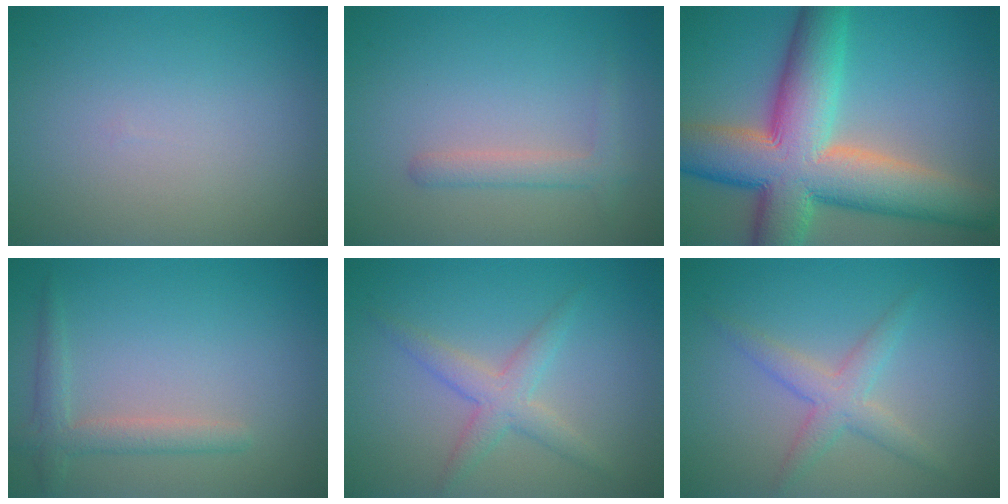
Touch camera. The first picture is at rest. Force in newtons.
{"total": 1.8, "press": 1.8, "slide": 0.1}
{"total": 13.6, "press": 13.5, "slide": 0.7}
{"total": 2.3, "press": 2.3, "slide": 0.2}
{"total": 2.8, "press": 2.8, "slide": 0.0}
{"total": 2.8, "press": 2.8, "slide": 0.0}